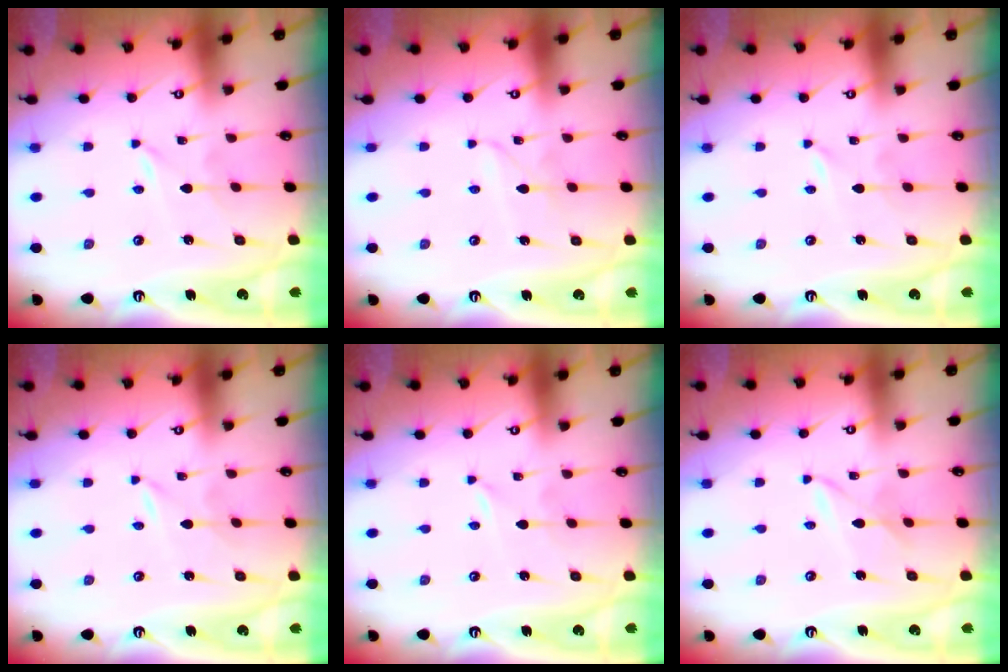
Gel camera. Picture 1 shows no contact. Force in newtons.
{"total": 2.3, "press": 2.3, "slide": 0.2}
{"total": 0.0}
{"total": 0.0}
{"total": 0.0}
{"total": 2.9, "press": 2.9, "slide": 0.3}